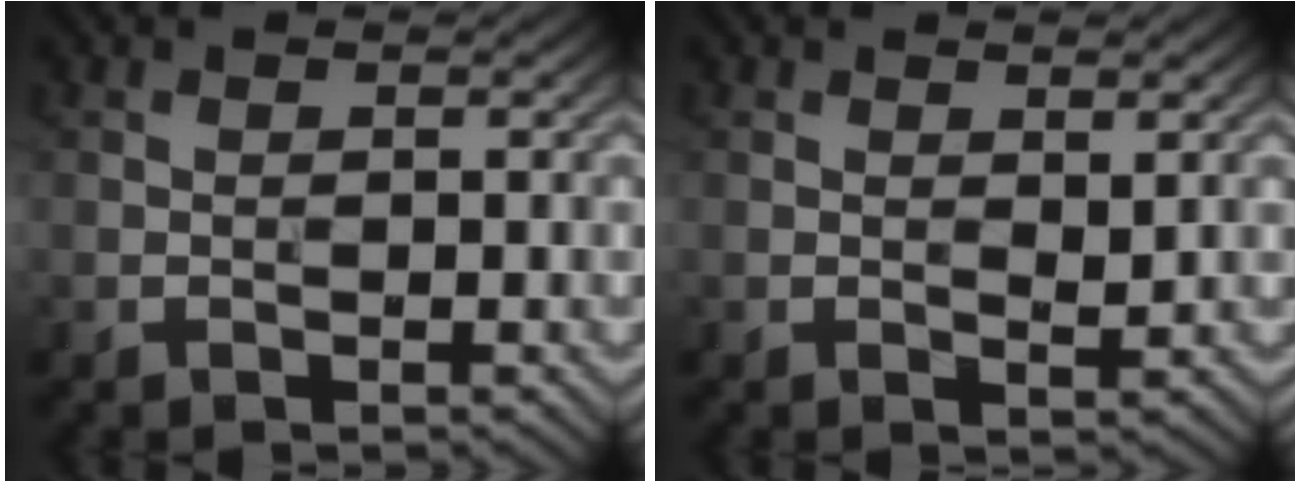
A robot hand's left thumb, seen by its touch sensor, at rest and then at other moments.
{"total": 1.1, "force": [0.7, 0.2, 0.8], "torque": [-0.016, 0.000, 0.013]}